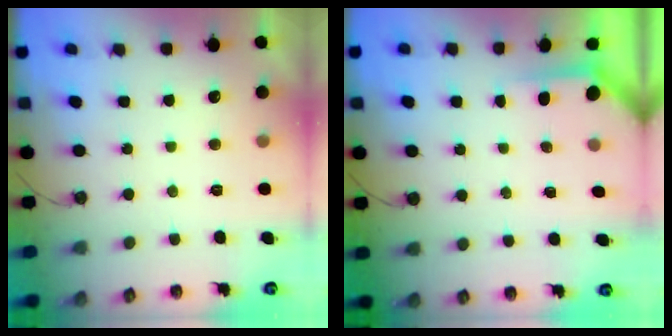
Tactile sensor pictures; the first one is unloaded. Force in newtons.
{"total": 3.5, "press": 3.5, "slide": 0.2}